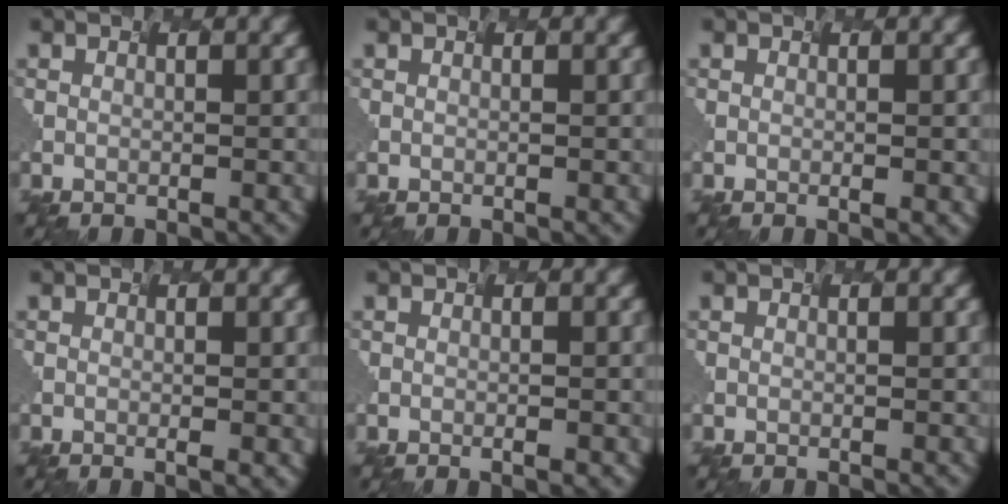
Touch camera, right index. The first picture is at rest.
{"total": 0.0}
{"total": 1.2, "force": [0.0, 0.4, 1.2], "torque": [-0.002, 0.009, 0.005]}
{"total": 1.3, "force": [-0.3, 0.2, 1.3], "torque": [-0.008, 0.003, 0.004]}
{"total": 1.5, "force": [-0.3, 0.5, 1.4], "torque": [-0.004, 0.012, 0.006]}
{"total": 0.0}